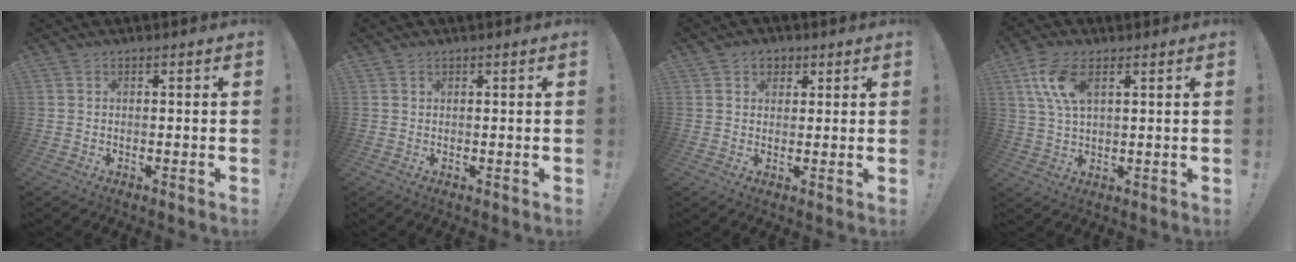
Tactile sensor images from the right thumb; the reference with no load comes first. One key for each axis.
{"total": 0.8, "fx": 0.6, "fy": 0.5, "fz": 0.1, "tx": 0.002, "ty": -0.002, "tz": 0.012}
{"total": 3.6, "fx": 1.6, "fy": 3.1, "fz": 1.1, "tx": -0.010, "ty": -0.003, "tz": 0.027}
{"total": 9.7, "fx": 3.9, "fy": 4.6, "fz": 7.6, "tx": -0.161, "ty": -0.007, "tz": 0.071}